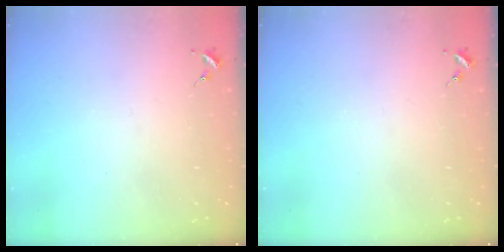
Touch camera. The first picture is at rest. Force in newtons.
{"total": 0.0}